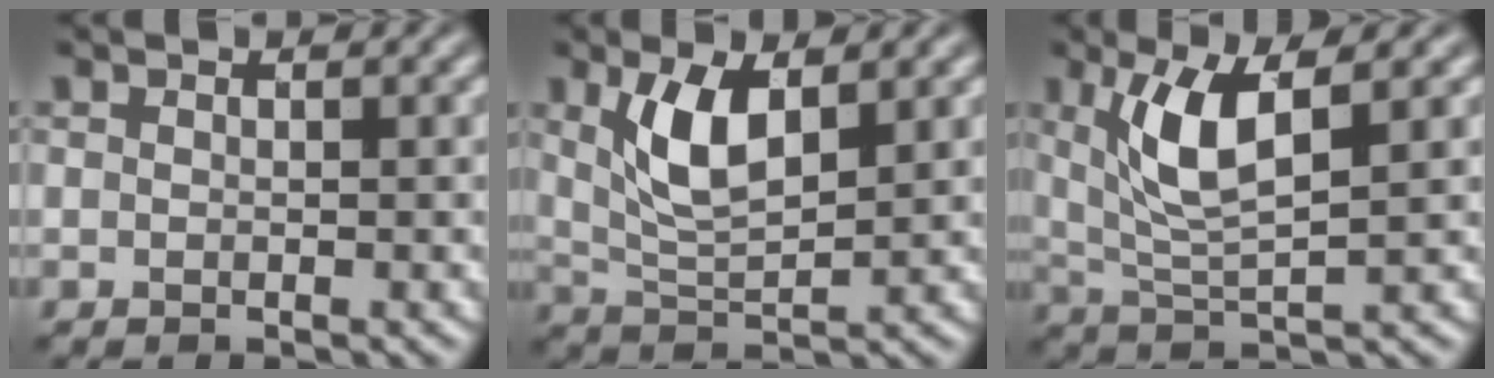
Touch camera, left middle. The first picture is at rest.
{"total": 4.9, "force": [1.6, 2.0, 4.1], "torque": [-0.099, -0.005, 0.036]}
{"total": 5.4, "force": [1.8, 1.6, 4.9], "torque": [-0.108, -0.005, 0.042]}